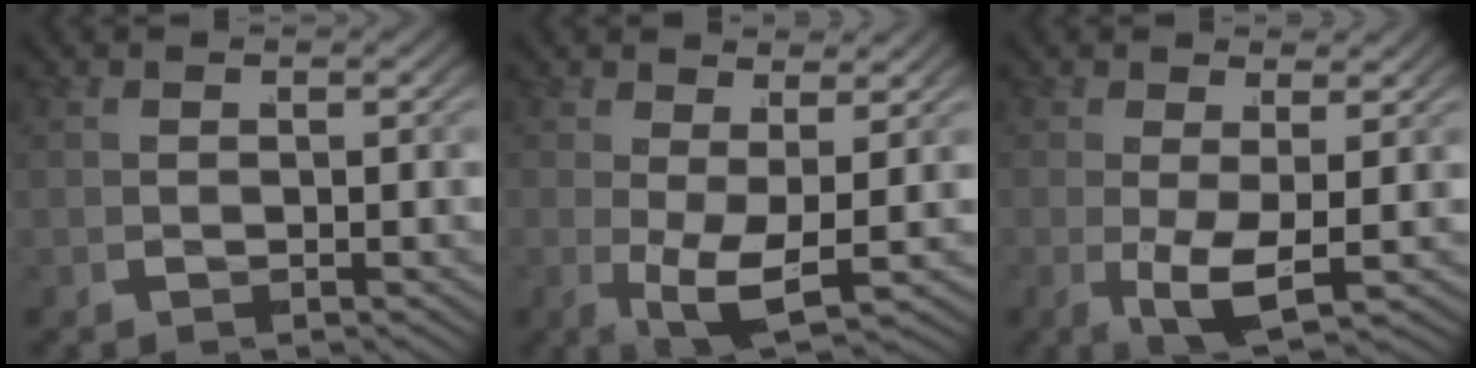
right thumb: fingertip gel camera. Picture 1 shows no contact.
{"total": 4.5, "force": [-0.2, 2.3, 3.9], "torque": [-0.073, -0.025, -0.001]}
{"total": 3.6, "force": [-0.3, 1.7, 3.2], "torque": [-0.064, -0.027, -0.003]}